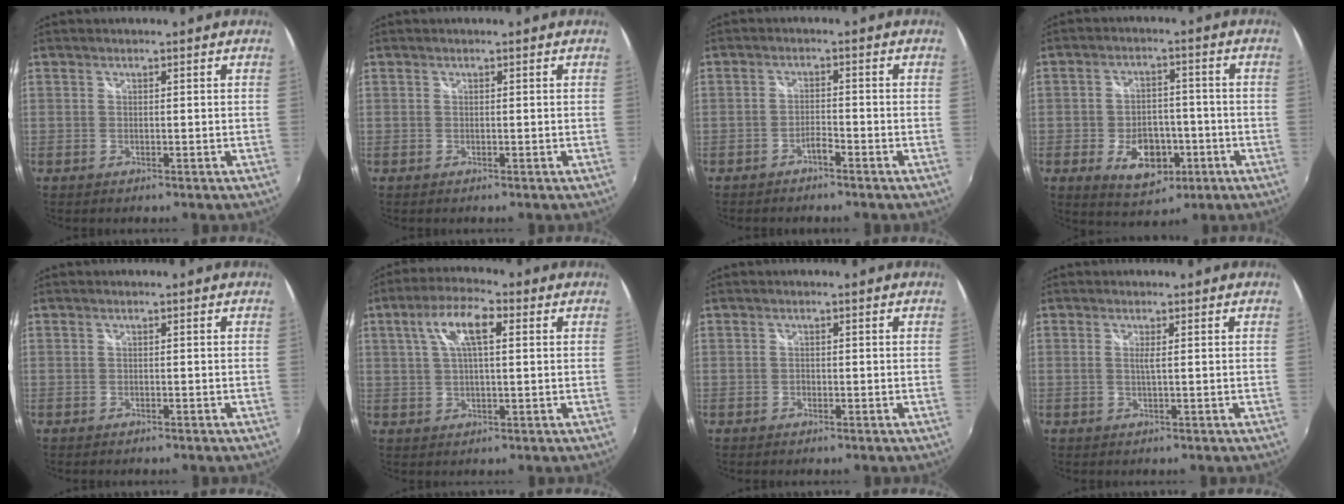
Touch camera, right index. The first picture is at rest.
{"total": 0.0}
{"total": 1.9, "force": [-1.7, 0.3, 0.9], "torque": [-0.019, 0.004, -0.031]}
{"total": 9.7, "force": [-3.9, 6.4, 6.2], "torque": [-0.119, 0.003, -0.049]}
{"total": 0.6, "force": [-0.5, 0.1, 0.2], "torque": [-0.004, -0.001, -0.008]}
{"total": 8.1, "force": [2.6, 2.6, 7.2], "torque": [-0.138, 0.019, 0.048]}
{"total": 0.7, "force": [-0.5, 0.5, 0.1], "torque": [-0.004, -0.001, -0.009]}
{"total": 1.2, "force": [0.1, -0.3, 1.1], "torque": [-0.022, -0.002, 0.001]}